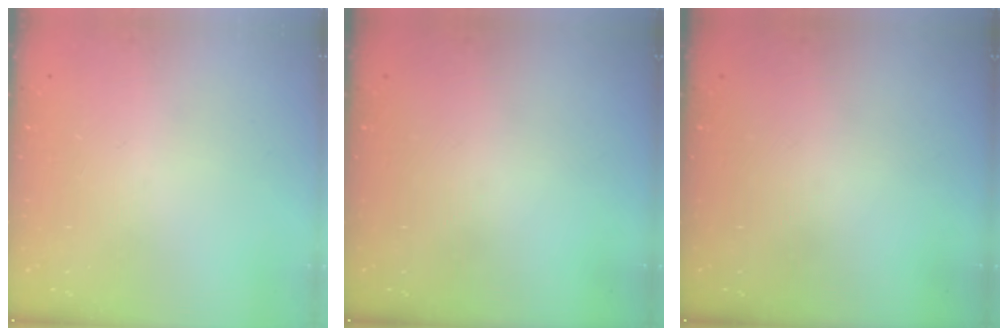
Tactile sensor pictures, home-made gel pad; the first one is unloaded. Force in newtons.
{"total": 0.0}
{"total": 0.0}